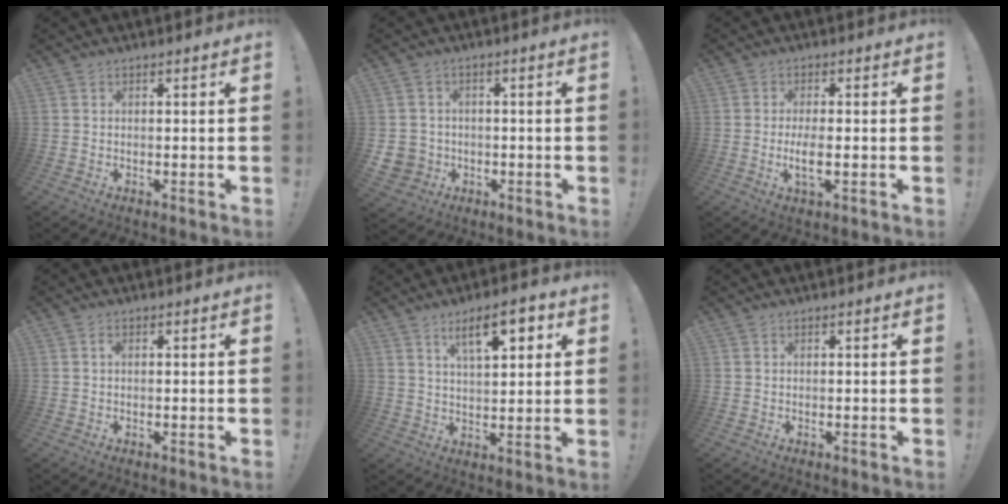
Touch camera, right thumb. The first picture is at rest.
{"total": 5.2, "force": [-1.0, 4.9, 1.6], "torque": [-0.036, 0.005, -0.018]}
{"total": 5.4, "force": [-1.1, 1.5, 5.0], "torque": [-0.101, -0.010, -0.021]}
{"total": 0.8, "force": [0.0, 0.5, 0.7], "torque": [-0.014, 0.003, -0.001]}
{"total": 10.5, "force": [5.0, 3.7, 8.5], "torque": [-0.125, -0.013, 0.081]}
{"total": 0.0}